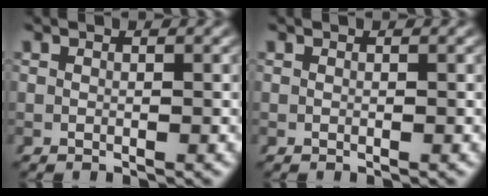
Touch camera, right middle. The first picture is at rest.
{"total": 0.0}